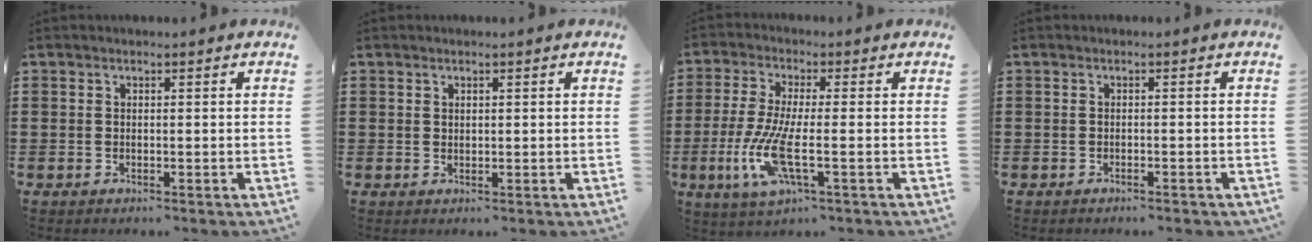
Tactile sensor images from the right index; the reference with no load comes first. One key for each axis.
{"total": 0.7, "fx": 0.4, "fy": 0.5, "fz": 0.2, "tx": -0.005, "ty": 0.002, "tz": 0.009}
{"total": 8.7, "fx": -2.5, "fy": 1.7, "fz": 8.2, "tx": -0.193, "ty": -0.030, "tz": -0.050}
{"total": 0.7, "fx": -0.7, "fy": 0.1, "fz": 0.3, "tx": -0.007, "ty": -0.002, "tz": -0.013}